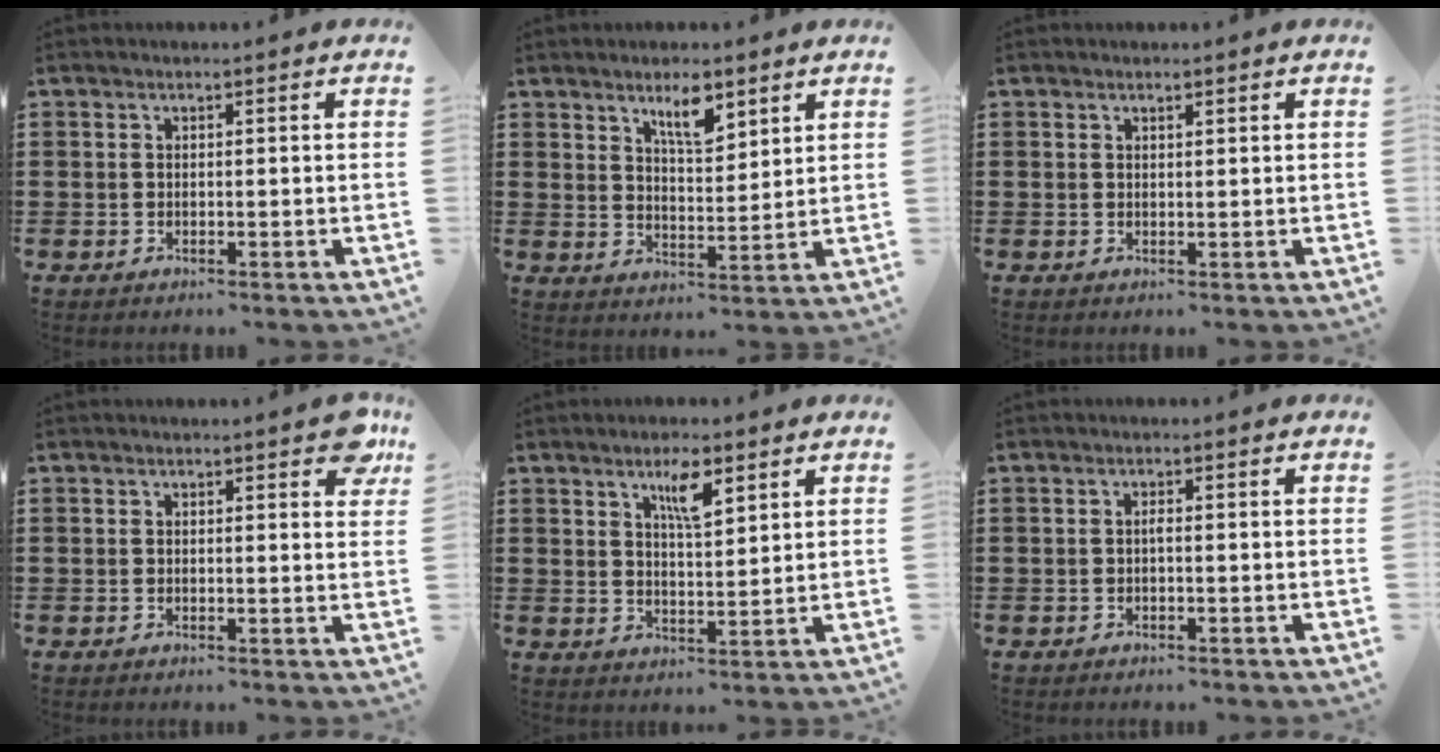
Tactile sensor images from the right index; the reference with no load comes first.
{"total": 5.8, "force": [4.1, 1.7, 3.7], "torque": [-0.066, -0.007, 0.068]}
{"total": 0.6, "force": [0.5, 0.2, 0.3], "torque": [-0.007, 0.002, 0.009]}
{"total": 2.9, "force": [1.7, 1.2, 2.0], "torque": [-0.014, -0.004, 0.024]}
{"total": 5.3, "force": [3.2, 1.4, 4.0], "torque": [-0.072, 0.001, 0.050]}
{"total": 0.8, "force": [-0.2, 0.1, 0.8], "torque": [-0.017, -0.003, -0.004]}